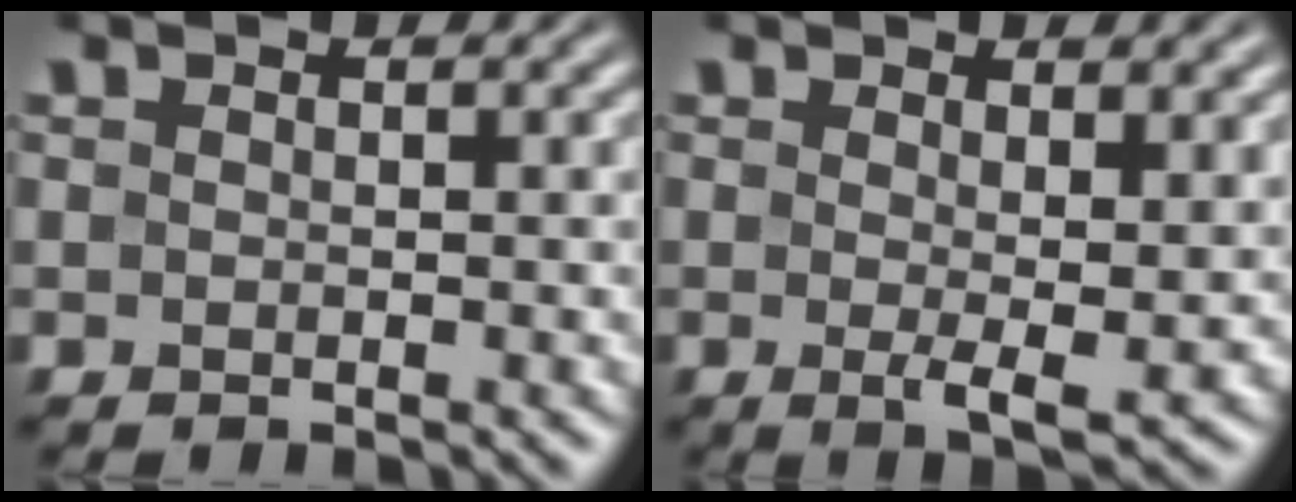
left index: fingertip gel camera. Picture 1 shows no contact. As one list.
[{"total": 3.2, "force": [0.8, 0.8, 3.0], "torque": [-0.046, -0.013, 0.016]}]